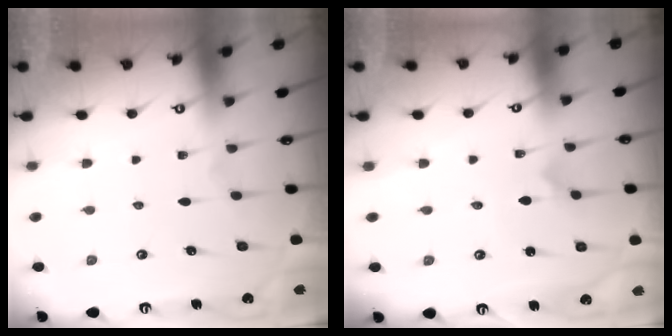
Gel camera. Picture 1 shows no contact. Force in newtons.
{"total": 1.6, "press": 1.6, "slide": 0.1}